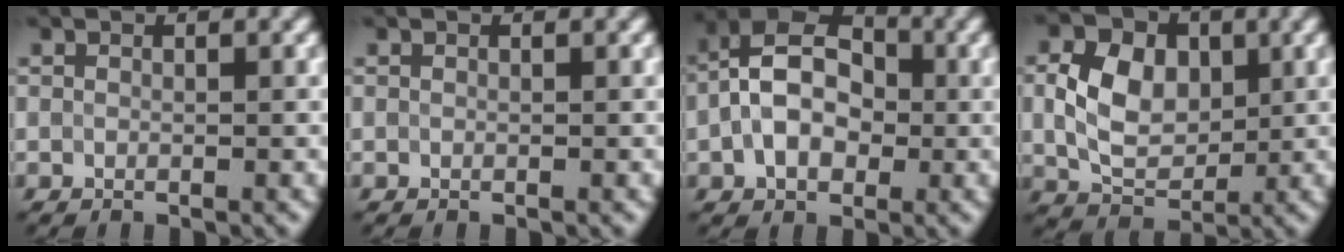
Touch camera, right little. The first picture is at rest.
{"total": 0.0}
{"total": 7.6, "force": [-0.4, 5.0, 5.7], "torque": [-0.107, 0.019, -0.013]}
{"total": 5.8, "force": [0.9, 4.1, 4.0], "torque": [-0.085, 0.004, 0.017]}